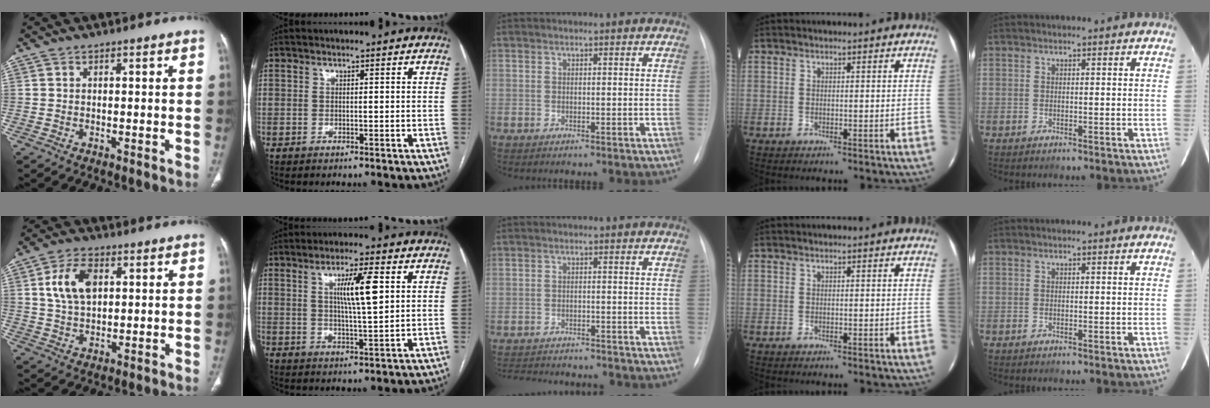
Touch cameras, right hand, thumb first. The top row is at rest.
{"thumb": {"total": 8.7, "force": [2.4, 5.2, 6.5], "torque": [-0.118, -0.001, 0.049]}, "index": {"total": 7.5, "force": [2.0, 0.6, 7.2], "torque": [-0.128, 0.002, 0.036]}, "middle": {"total": 10.7, "force": [-10.0, 2.1, 3.0], "torque": [-0.054, 0.003, -0.133]}}